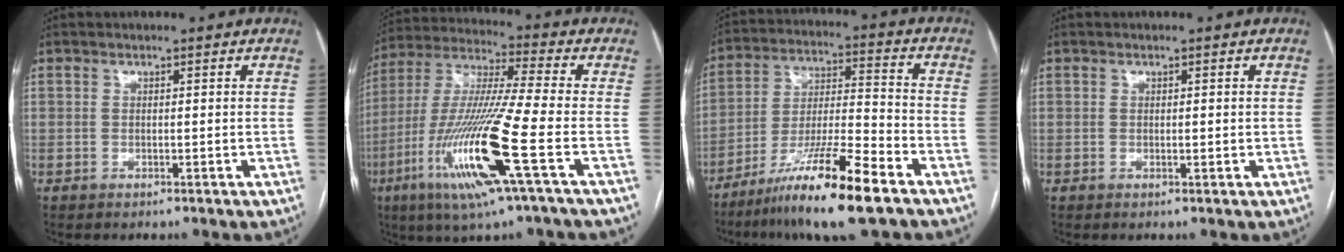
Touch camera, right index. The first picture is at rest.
{"total": 18.8, "force": [-7.0, -0.3, 17.4], "torque": [-0.373, -0.027, -0.138]}
{"total": 15.6, "force": [-10.1, 0.4, 11.8], "torque": [-0.229, -0.030, -0.181]}
{"total": 1.0, "force": [0.0, 0.4, 0.9], "torque": [-0.015, -0.001, 0.002]}